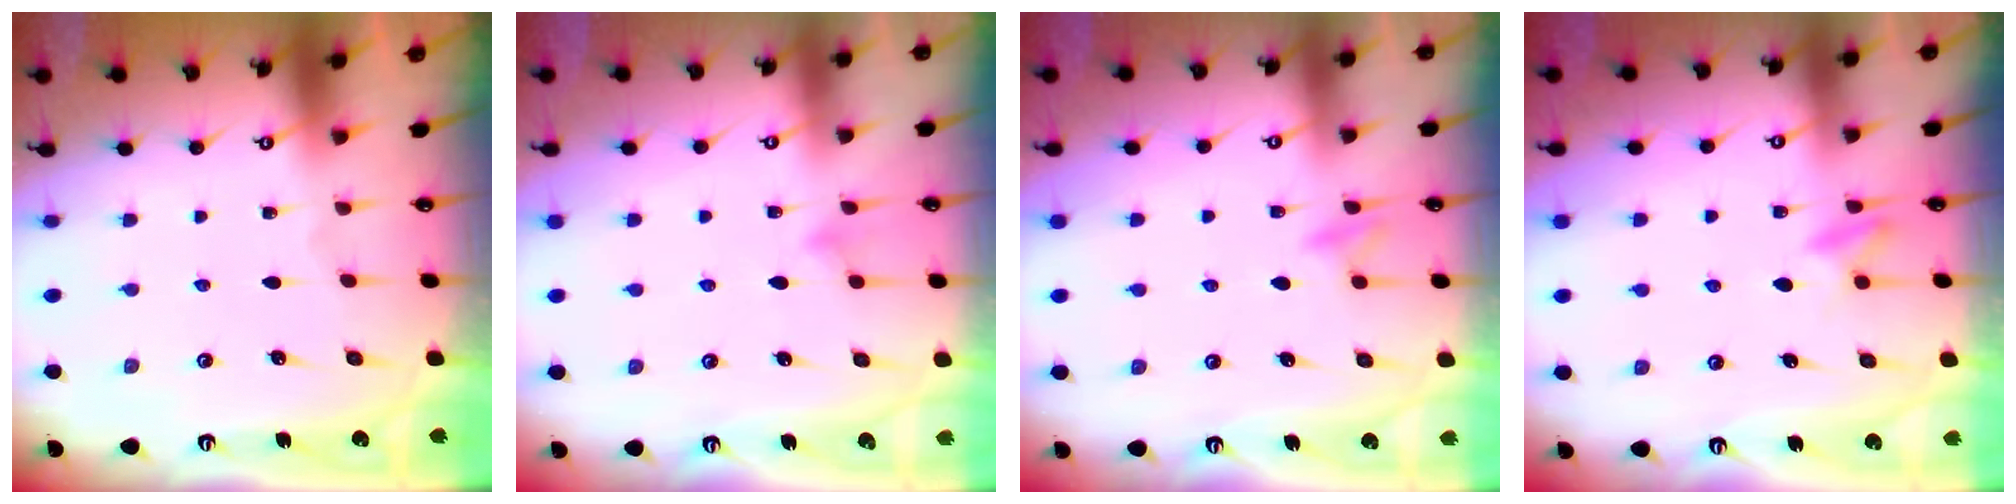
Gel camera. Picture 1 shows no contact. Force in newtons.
{"total": 7.9, "press": 7.9, "slide": 0.6}
{"total": 8.7, "press": 8.7, "slide": 0.9}
{"total": 9.5, "press": 9.4, "slide": 1.5}